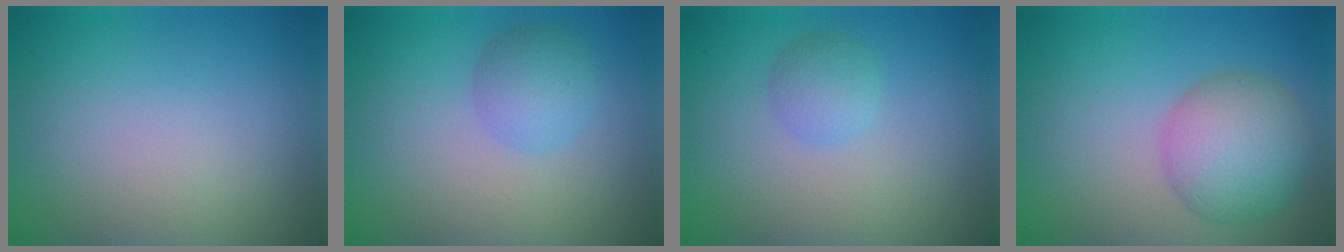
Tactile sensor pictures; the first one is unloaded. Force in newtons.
{"total": 2.7, "press": 2.7, "slide": 0.1}
{"total": 1.9, "press": 1.9, "slide": 0.1}
{"total": 5.8, "press": 5.8, "slide": 0.2}